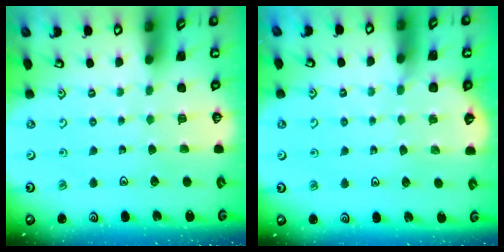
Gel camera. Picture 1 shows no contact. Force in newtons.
{"total": 3.1, "press": 3.1, "slide": 0.2}